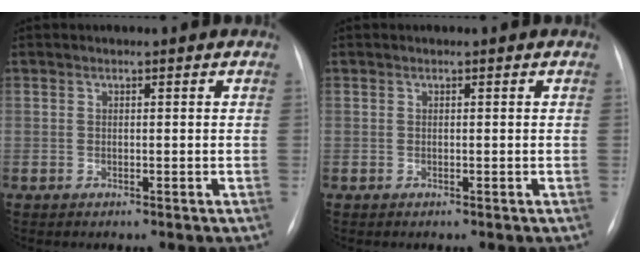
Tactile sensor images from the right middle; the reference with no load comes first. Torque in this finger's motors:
{"motor_torque": [-0.02, 0.01, 0.00, 0.00]}